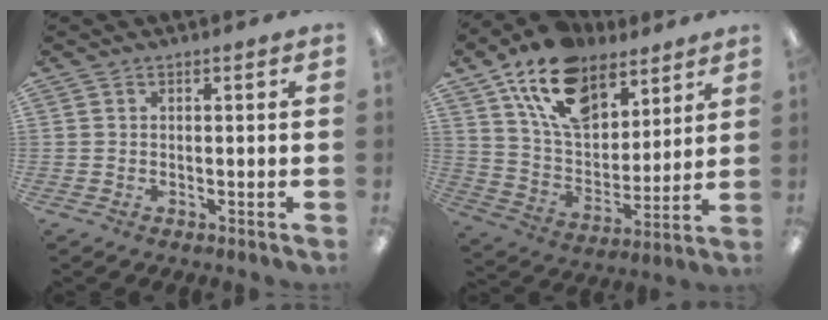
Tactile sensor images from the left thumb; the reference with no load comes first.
{"total": 17.8, "force": [11.4, 10.3, 9.0], "torque": [-0.163, -0.049, 0.209]}